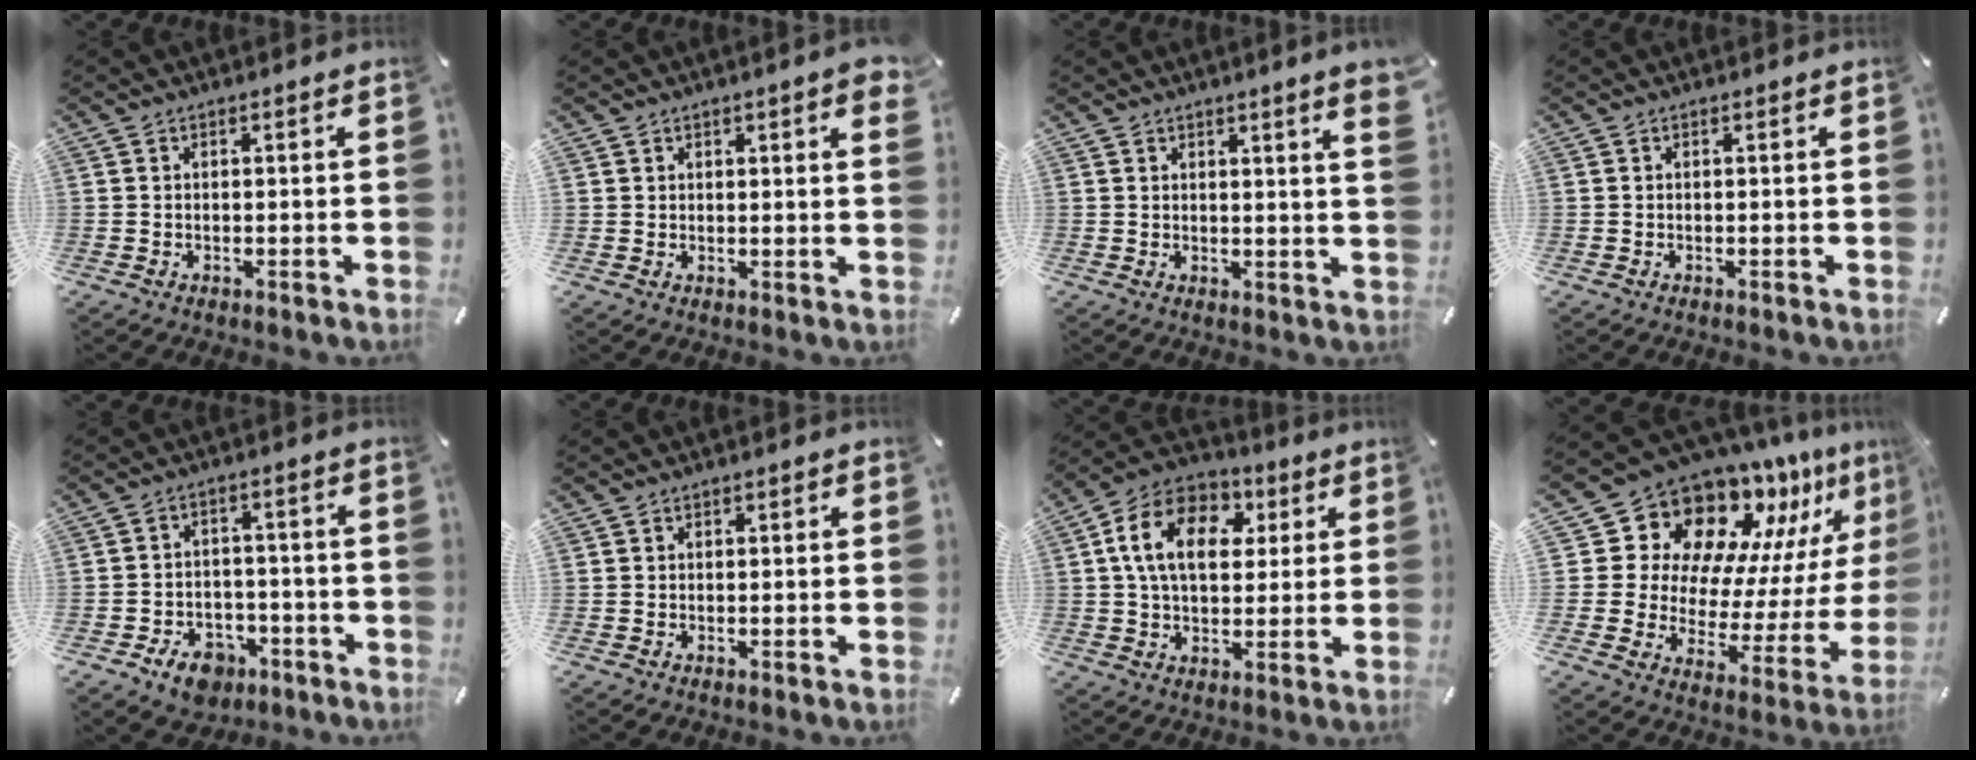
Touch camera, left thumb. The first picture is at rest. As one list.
[{"total": 2.2, "force": [1.7, 0.8, 1.1], "torque": [-0.008, -0.004, 0.029]}, {"total": 3.7, "force": [2.3, 0.1, 2.9], "torque": [-0.044, -0.012, 0.037]}, {"total": 0.0}, {"total": 7.6, "force": [-4.4, 5.4, 3.1], "torque": [-0.060, 0.030, -0.078]}, {"total": 0.7, "force": [0.3, 0.6, 0.0], "torque": [0.002, 0.002, 0.006]}, {"total": 15.4, "force": [3.7, 10.9, 10.2], "torque": [-0.193, 0.009, 0.064]}, {"total": 16.7, "force": [12.7, 9.5, 5.0], "torque": [-0.084, -0.130, 0.222]}]